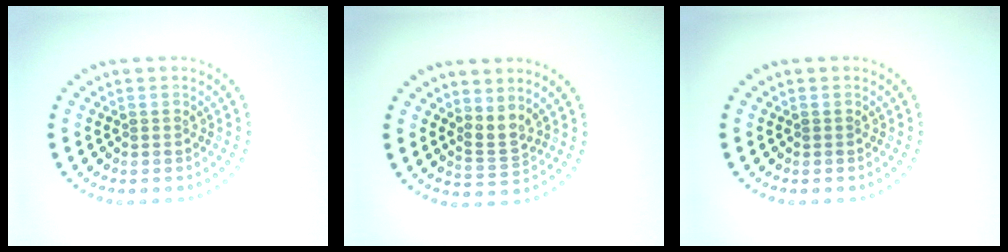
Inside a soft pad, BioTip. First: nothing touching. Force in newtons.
{"total": 2.0, "press": 1.4, "slide": 1.3}
{"total": 0.0}